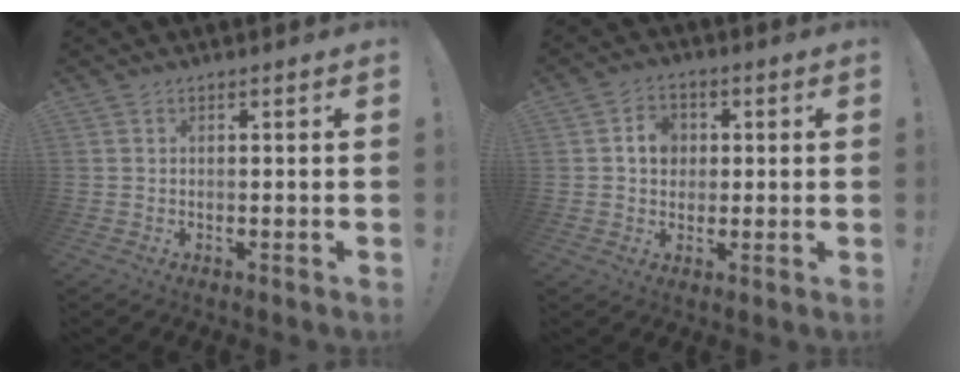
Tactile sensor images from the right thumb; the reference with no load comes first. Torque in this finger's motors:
{"motor_torque": [0.78, 1.22, 0.41, -0.42, -0.01]}